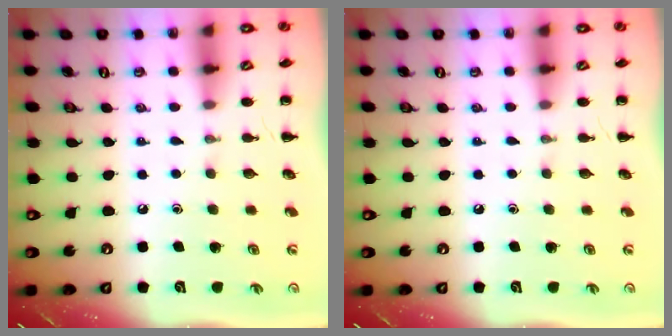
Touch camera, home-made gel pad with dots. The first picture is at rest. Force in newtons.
{"total": 0.0}